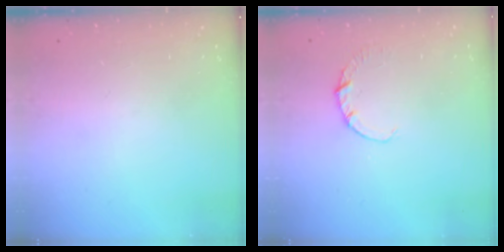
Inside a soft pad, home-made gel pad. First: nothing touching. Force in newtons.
{"total": 1.9, "press": 1.9, "slide": 0.3}